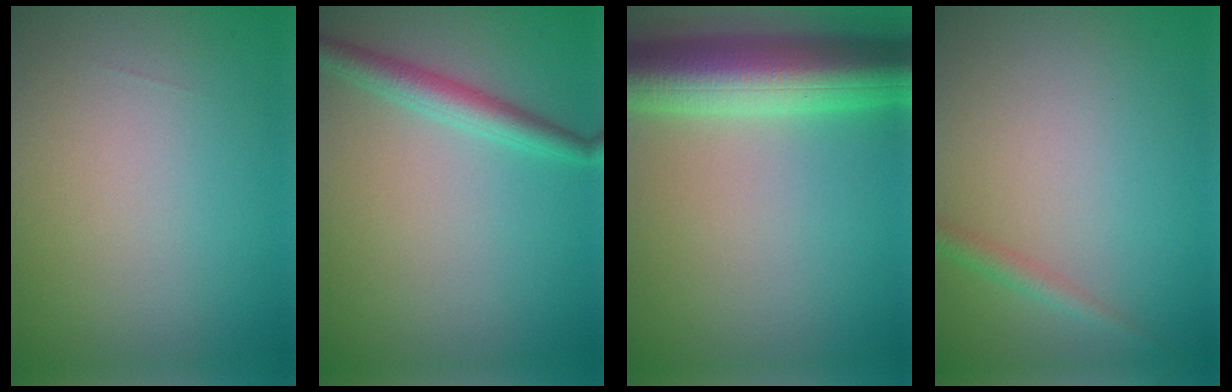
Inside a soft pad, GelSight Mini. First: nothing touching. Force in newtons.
{"total": 2.8, "press": 2.8, "slide": 0.1}
{"total": 9.5, "press": 9.5, "slide": 0.3}
{"total": 1.5, "press": 1.5, "slide": 0.1}